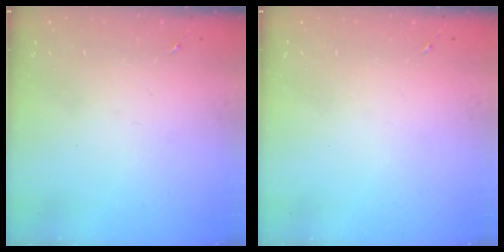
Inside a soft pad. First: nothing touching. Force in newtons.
{"total": 0.0}